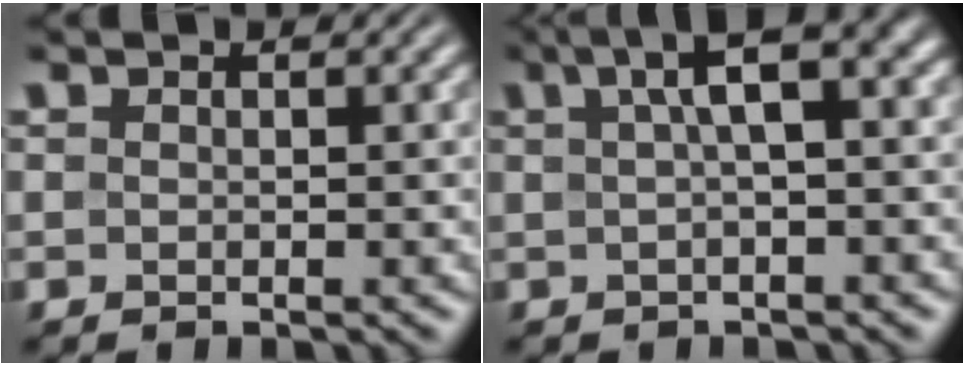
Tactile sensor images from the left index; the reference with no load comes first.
{"total": 5.7, "force": [1.4, 1.6, 5.3], "torque": [-0.068, 0.021, 0.017]}